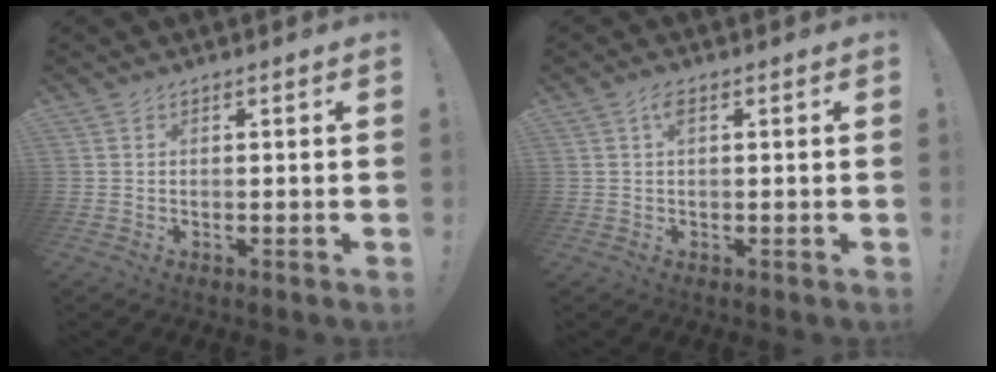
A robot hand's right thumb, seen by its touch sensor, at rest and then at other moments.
{"total": 2.4, "force": [0.6, 0.9, 2.1], "torque": [-0.043, 0.007, 0.009]}